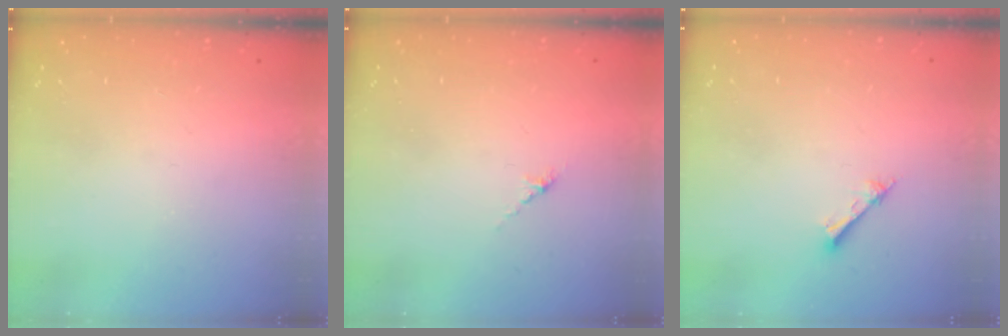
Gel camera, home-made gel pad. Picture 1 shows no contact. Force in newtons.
{"total": 2.7, "press": 2.7, "slide": 0.7}
{"total": 1.5, "press": 1.5, "slide": 0.2}